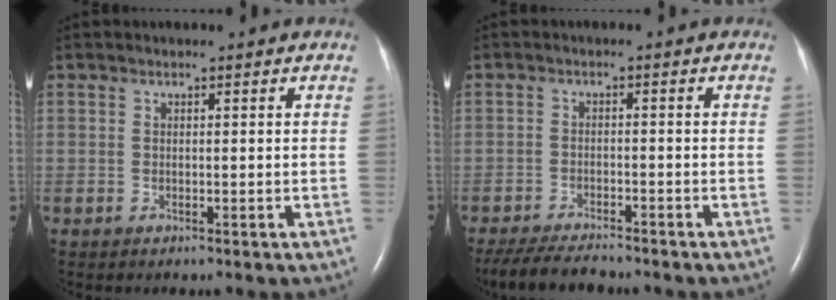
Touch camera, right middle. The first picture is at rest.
{"total": 8.0, "force": [-7.2, 1.2, 3.3], "torque": [-0.057, -0.021, -0.118]}